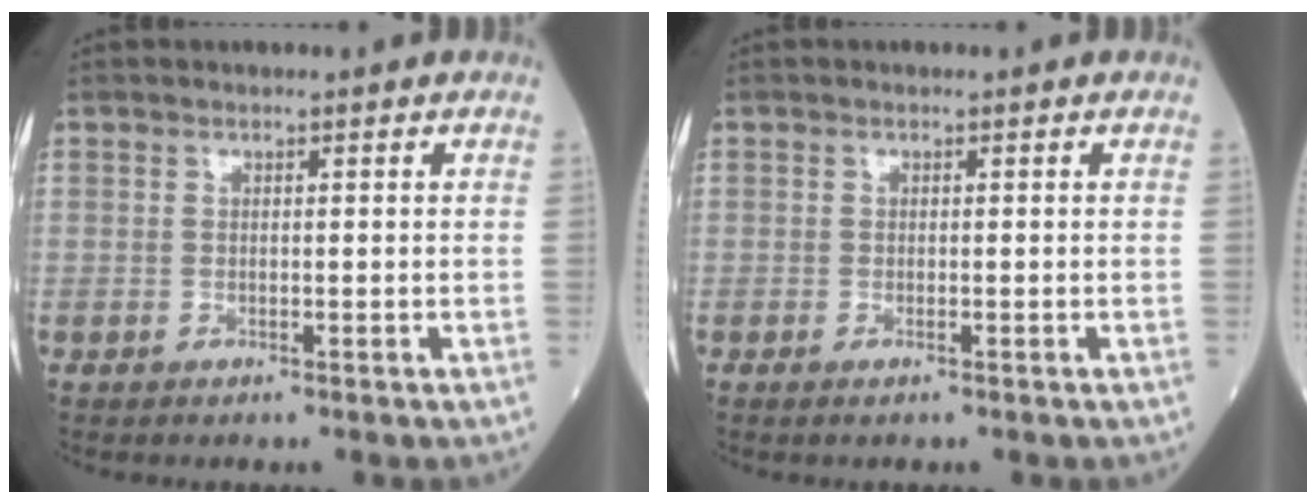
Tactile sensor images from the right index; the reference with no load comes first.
{"total": 0.6, "force": [-0.3, 0.1, 0.5], "torque": [-0.008, -0.002, -0.005]}